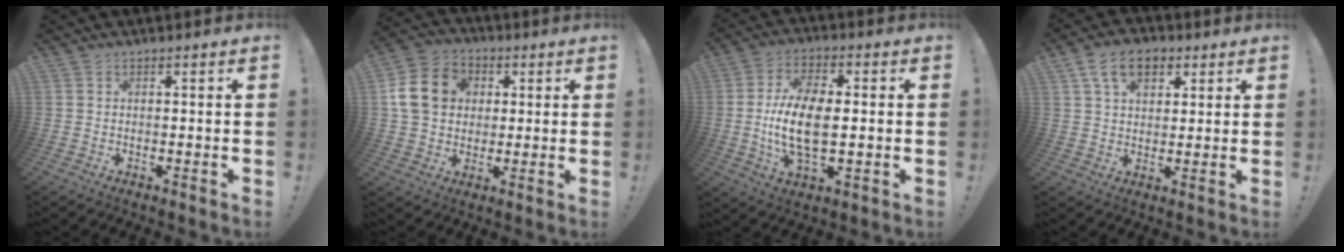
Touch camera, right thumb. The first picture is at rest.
{"total": 14.2, "force": [2.8, 11.9, 7.3], "torque": [-0.126, 0.009, 0.062]}
{"total": 16.1, "force": [-1.1, 8.2, 13.8], "torque": [-0.267, -0.004, -0.027]}
{"total": 10.3, "force": [4.7, 6.7, 6.3], "torque": [-0.094, 0.000, 0.088]}